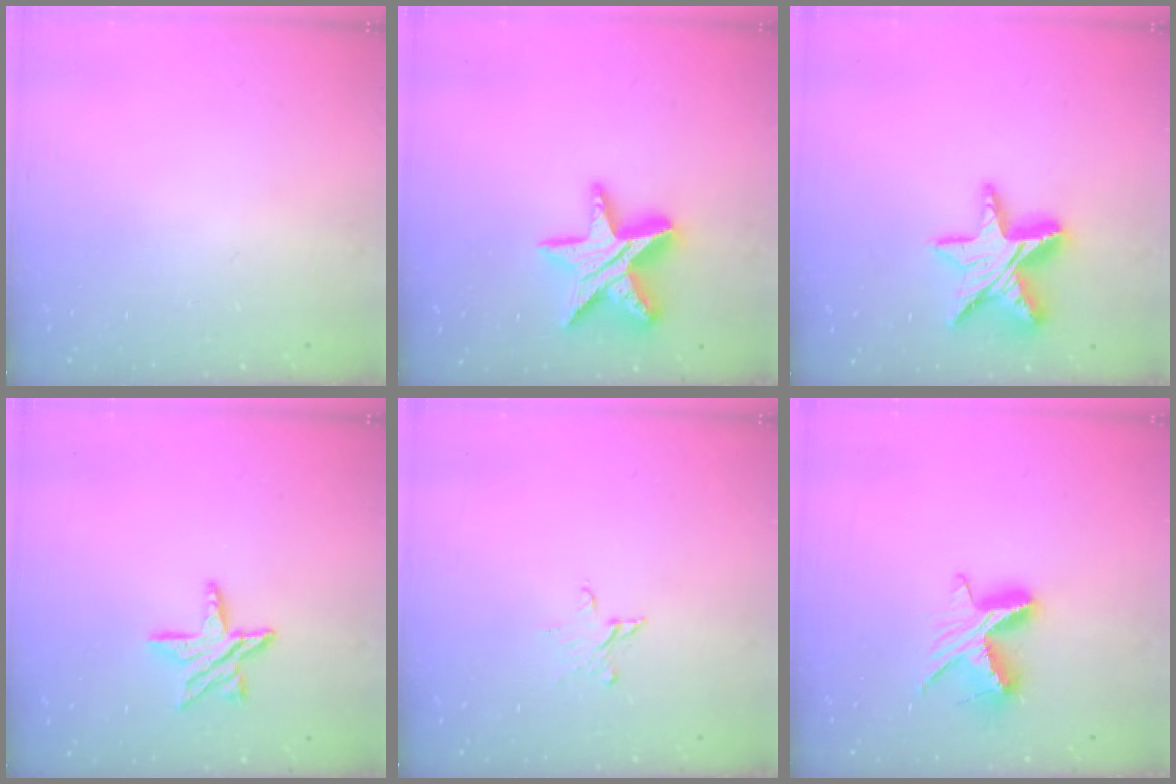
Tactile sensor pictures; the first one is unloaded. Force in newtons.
{"total": 16.7, "press": 16.7, "slide": 1.3}
{"total": 15.7, "press": 15.6, "slide": 1.3}
{"total": 10.0, "press": 9.9, "slide": 0.9}
{"total": 3.3, "press": 3.3, "slide": 0.3}
{"total": 10.5, "press": 10.5, "slide": 0.1}